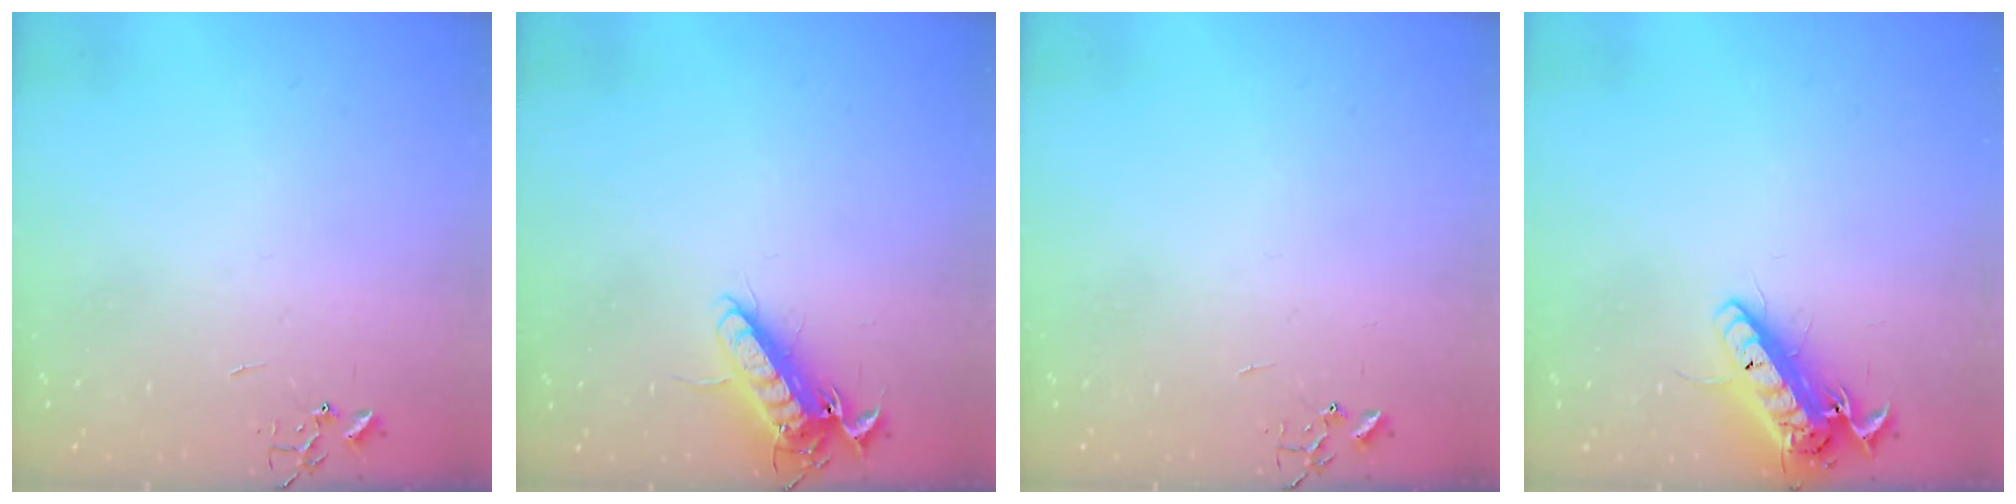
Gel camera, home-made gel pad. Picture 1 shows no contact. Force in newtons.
{"total": 13.3, "press": 13.2, "slide": 1.8}
{"total": 0.0}
{"total": 15.1, "press": 14.8, "slide": 3.3}